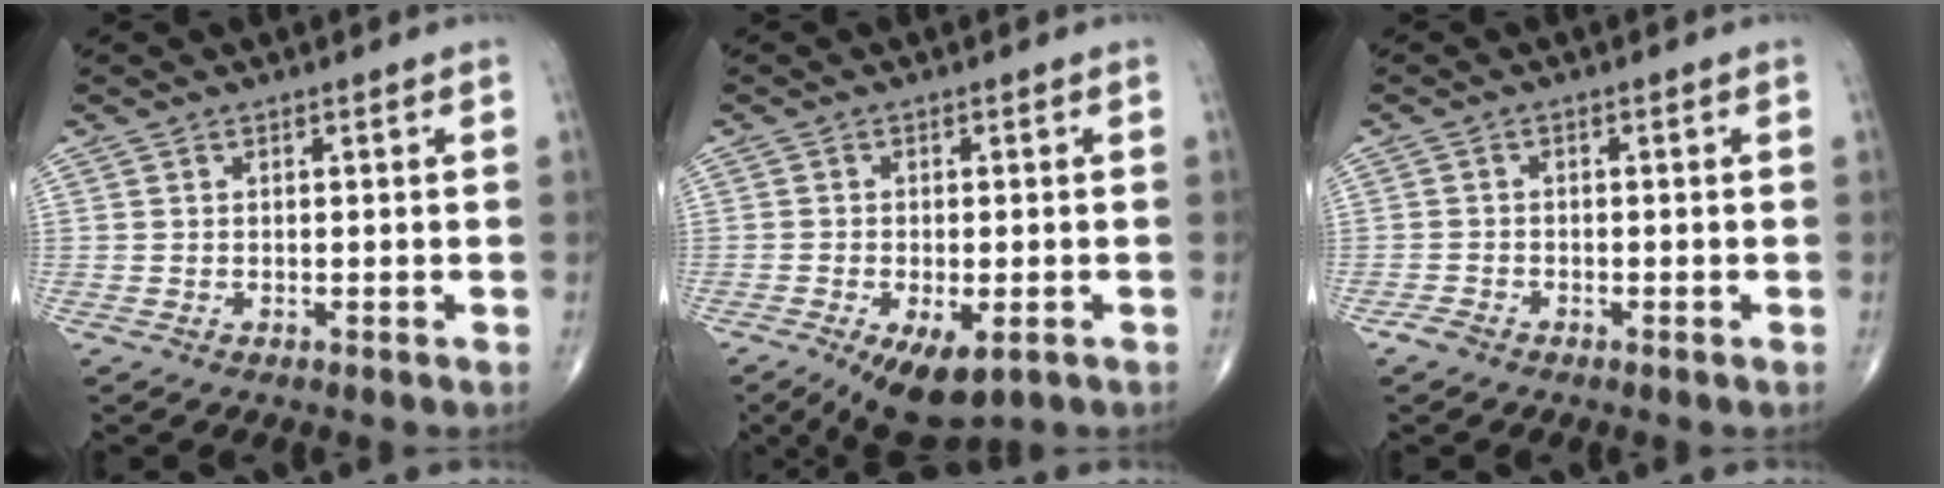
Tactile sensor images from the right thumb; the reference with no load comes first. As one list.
[{"total": 9.0, "force": [-4.4, 4.1, 6.7], "torque": [-0.103, -0.005, -0.064]}, {"total": 1.6, "force": [-1.3, 0.8, 0.5], "torque": [-0.014, 0.001, -0.028]}]